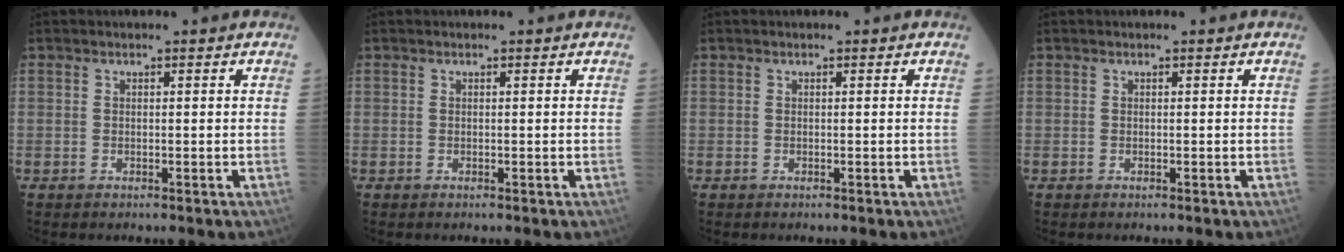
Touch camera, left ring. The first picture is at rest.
{"total": 0.0}
{"total": 0.0}
{"total": 0.0}